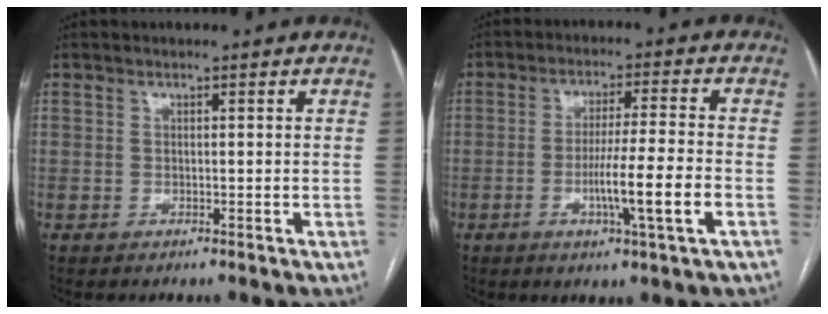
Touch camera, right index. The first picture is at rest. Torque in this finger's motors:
{"motor_torque": [1.42, -0.37, 0.77, 0.16]}